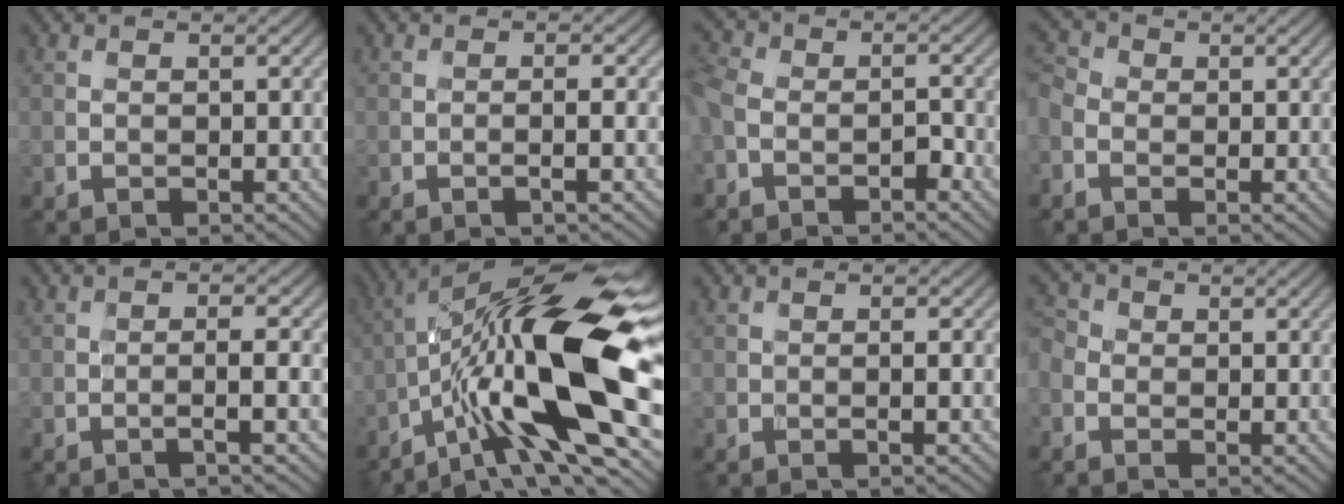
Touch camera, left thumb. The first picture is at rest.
{"total": 1.7, "force": [-0.5, 0.2, 1.7], "torque": [-0.023, 0.008, -0.018]}
{"total": 5.5, "force": [-3.1, 3.0, 3.5], "torque": [-0.064, -0.002, -0.056]}
{"total": 3.4, "force": [-1.2, 2.5, 1.9], "torque": [-0.053, -0.003, -0.032]}
{"total": 2.4, "force": [-0.9, 0.2, 2.2], "torque": [-0.031, 0.012, -0.030]}
{"total": 18.7, "force": [-3.1, 5.4, 17.6], "torque": [-0.308, 0.010, -0.055]}
{"total": 1.1, "force": [-0.2, 0.1, 1.1], "torque": [-0.016, 0.004, -0.008]}
{"total": 2.9, "force": [-1.0, 2.3, 1.4], "torque": [-0.035, 0.001, -0.026]}